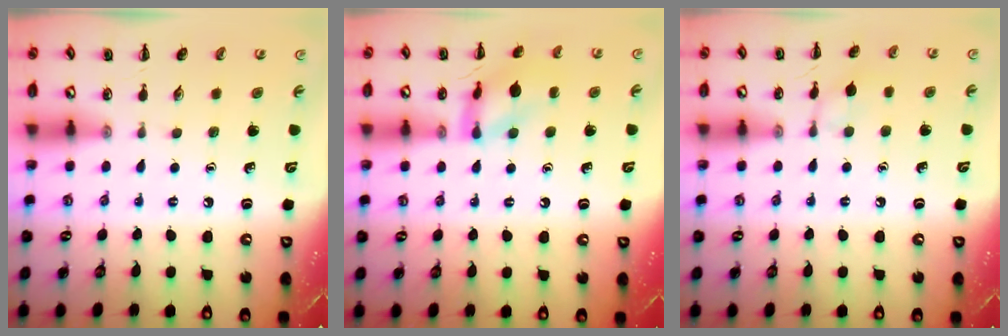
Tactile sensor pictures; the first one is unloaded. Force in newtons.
{"total": 12.1, "press": 12.0, "slide": 1.0}
{"total": 5.8, "press": 5.5, "slide": 2.0}